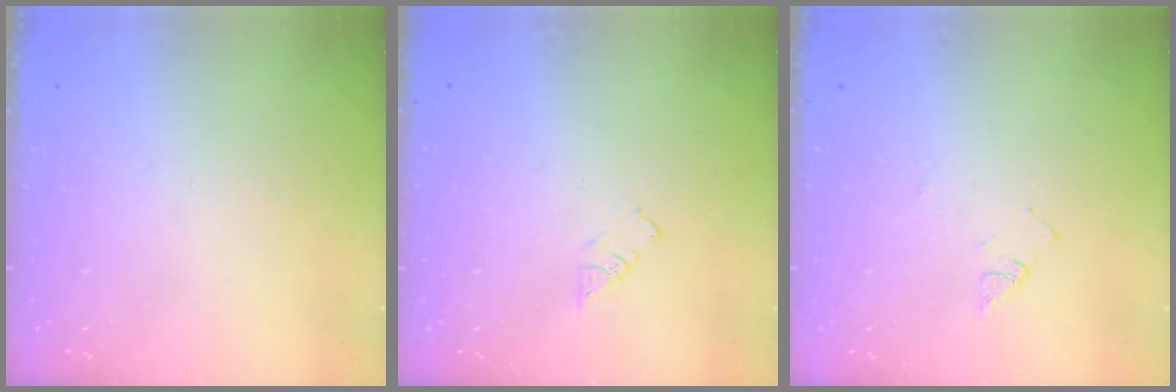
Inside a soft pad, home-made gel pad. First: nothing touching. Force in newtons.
{"total": 2.6, "press": 2.6, "slide": 0.3}
{"total": 3.1, "press": 3.1, "slide": 0.5}